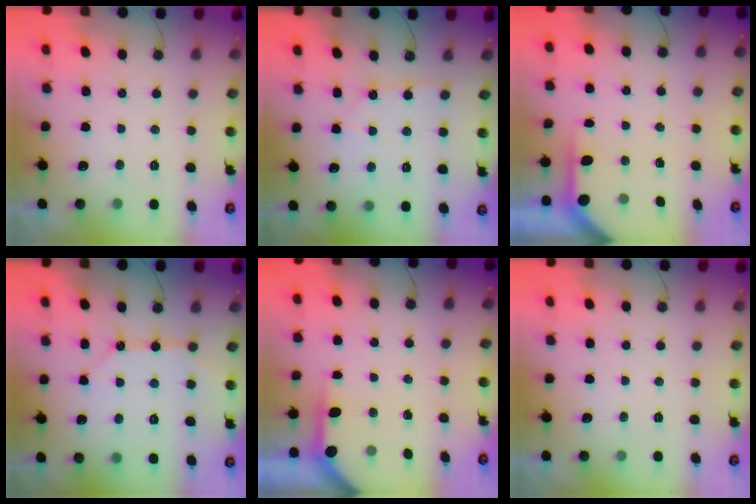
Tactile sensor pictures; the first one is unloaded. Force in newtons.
{"total": 5.9, "press": 5.8, "slide": 0.9}
{"total": 3.9, "press": 3.9, "slide": 0.3}
{"total": 9.6, "press": 9.5, "slide": 0.9}
{"total": 4.0, "press": 4.0, "slide": 0.3}
{"total": 0.0}